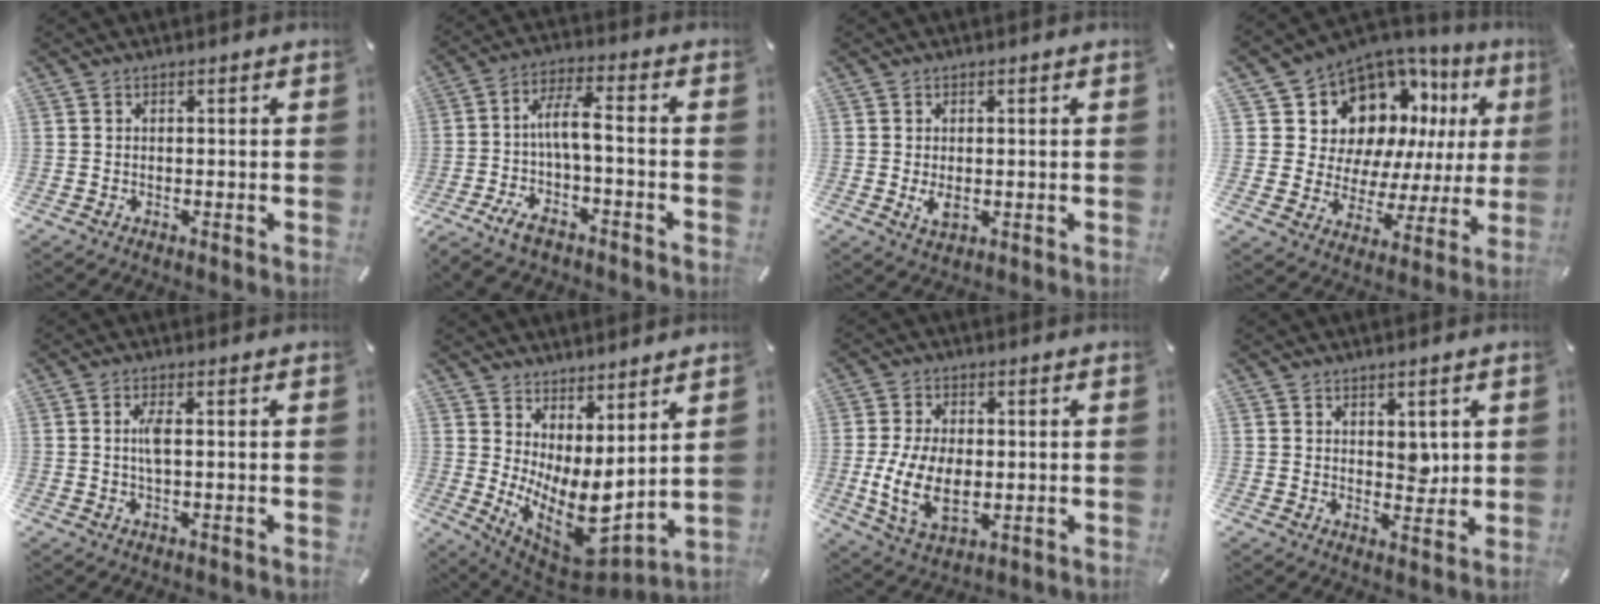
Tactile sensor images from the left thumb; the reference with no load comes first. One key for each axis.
{"total": 9.2, "fx": -2.2, "fy": 2.8, "fz": 8.5, "tx": -0.174, "ty": -0.004, "tz": -0.046}
{"total": 3.0, "fx": -0.2, "fy": 1.9, "fz": 2.3, "tx": -0.050, "ty": -0.007, "tz": -0.007}
{"total": 13.2, "fx": 7.6, "fy": 9.6, "fz": 5.0, "tx": -0.086, "ty": -0.084, "tz": 0.144}
{"total": 3.5, "fx": 0.2, "fy": 0.8, "fz": 3.4, "tx": -0.067, "ty": -0.001, "tz": 0.002}
{"total": 11.4, "fx": 1.3, "fy": 6.5, "fz": 9.4, "tx": -0.153, "ty": -0.060, "tz": 0.038}
{"total": 11.7, "fx": -1.3, "fy": 7.3, "fz": 9.1, "tx": -0.189, "ty": -0.002, "tz": -0.019}
{"total": 4.3, "fx": 1.6, "fy": 3.0, "fz": 2.7, "tx": -0.016, "ty": -0.015, "tz": 0.022}